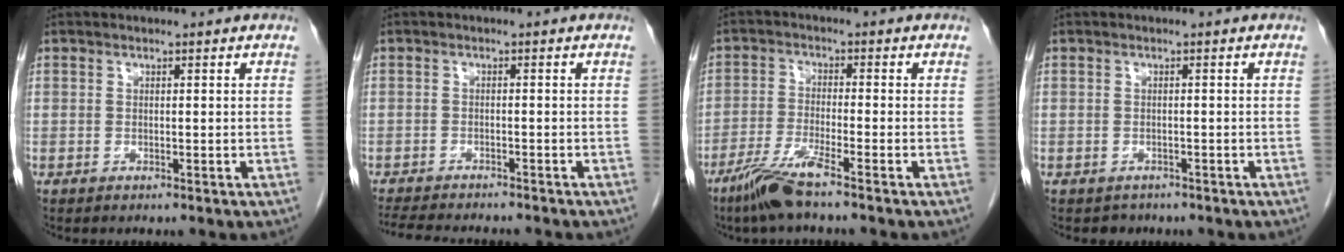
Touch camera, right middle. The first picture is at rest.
{"total": 10.7, "force": [-9.7, 1.7, 4.3], "torque": [-0.069, -0.013, -0.135]}
{"total": 6.3, "force": [-4.5, -0.3, 4.3], "torque": [-0.093, -0.019, -0.095]}
{"total": 1.8, "force": [-1.4, 1.1, -0.1], "torque": [-0.008, 0.001, -0.022]}